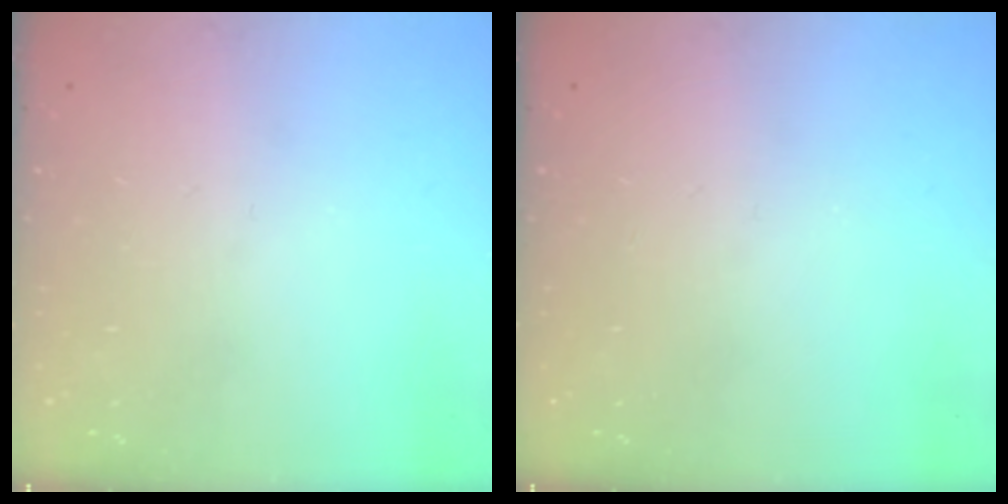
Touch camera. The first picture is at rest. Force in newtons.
{"total": 0.0}